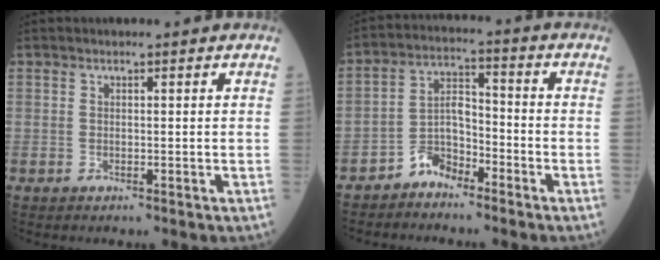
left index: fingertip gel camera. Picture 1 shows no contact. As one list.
[{"total": 5.4, "force": [-4.2, 2.6, 2.3], "torque": [-0.036, 0.007, -0.087]}]